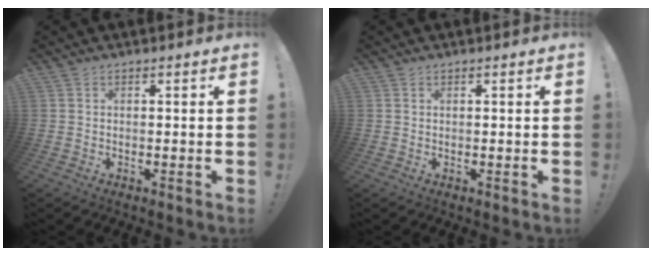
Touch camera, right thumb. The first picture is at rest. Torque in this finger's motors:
{"motor_torque": [-0.05, 0.08, 0.22, -0.16, -0.09]}